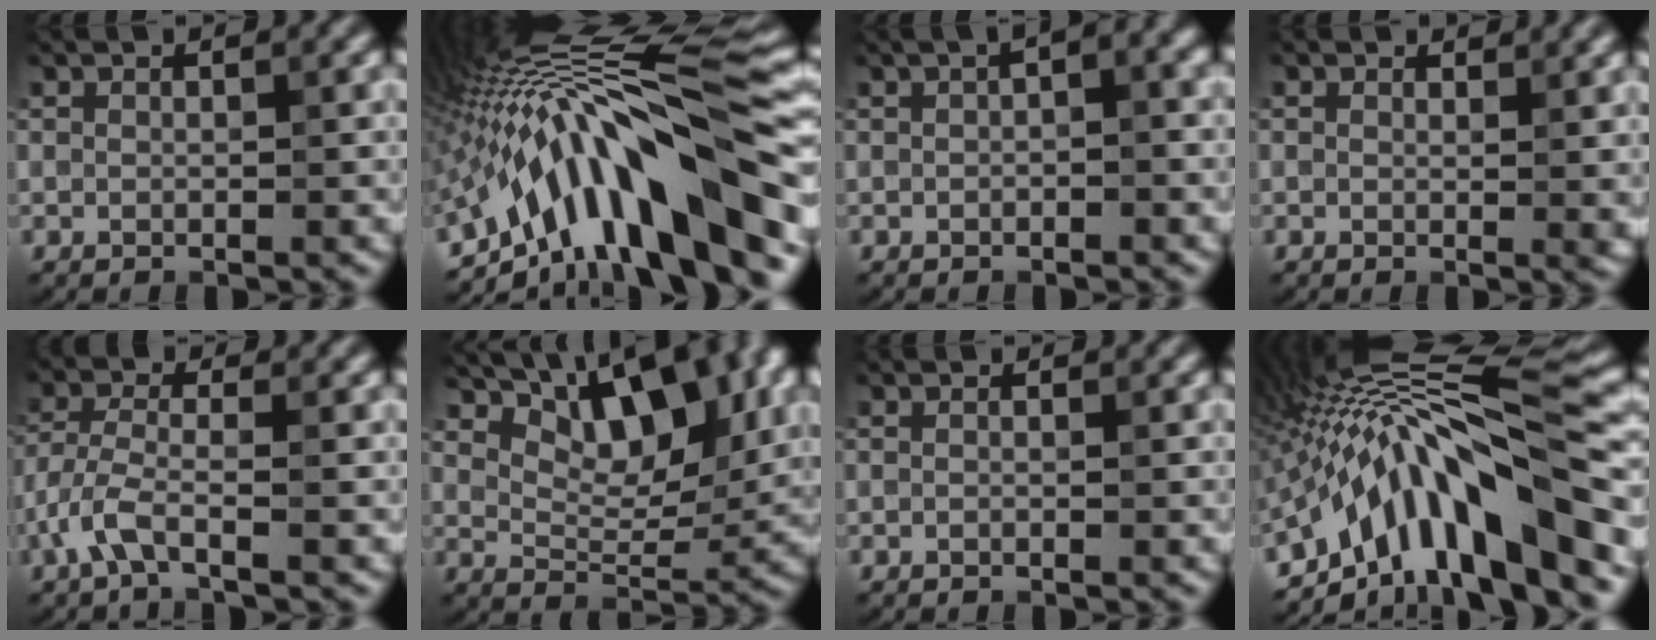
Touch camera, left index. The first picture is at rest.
{"total": 15.5, "force": [-4.9, 4.0, 14.2], "torque": [-0.219, 0.041, -0.078]}
{"total": 2.8, "force": [0.4, 0.8, 2.6], "torque": [-0.033, 0.013, 0.001]}
{"total": 1.6, "force": [1.1, 0.5, 1.0], "torque": [-0.012, -0.004, 0.017]}
{"total": 3.4, "force": [-2.0, 0.9, 2.6], "torque": [-0.065, 0.005, -0.052]}
{"total": 9.5, "force": [5.8, 4.0, 6.4], "torque": [-0.093, -0.001, 0.093]}
{"total": 0.0}
{"total": 14.2, "force": [-5.4, 3.6, 12.6], "torque": [-0.193, 0.028, -0.089]}